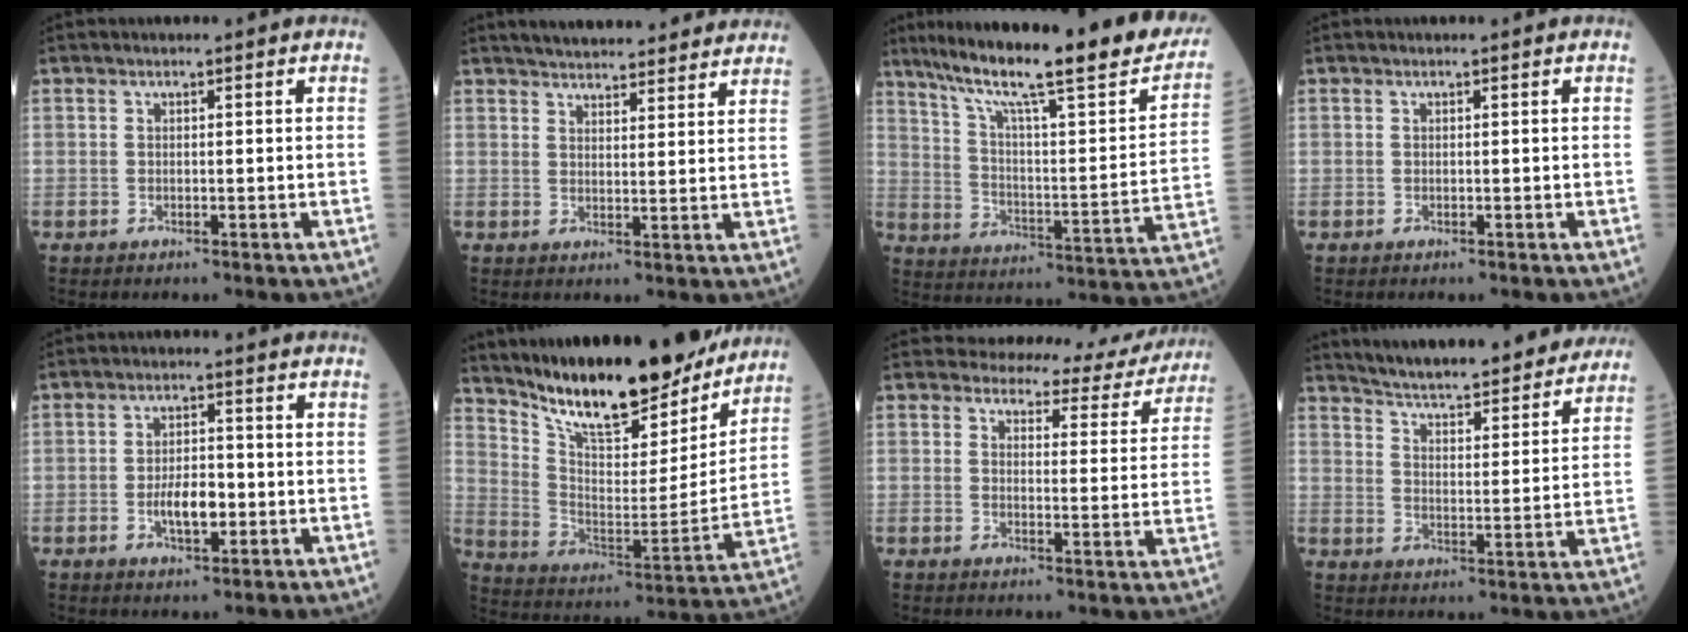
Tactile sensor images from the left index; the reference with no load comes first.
{"total": 16.6, "force": [15.2, 3.1, 6.0], "torque": [-0.072, 0.028, 0.195]}
{"total": 28.4, "force": [22.7, 2.9, 16.8], "torque": [-0.270, -0.025, 0.314]}
{"total": 0.0}
{"total": 5.1, "force": [-1.3, 2.1, 4.5], "torque": [-0.085, 0.002, -0.023]}
{"total": 21.8, "force": [18.7, 5.0, 10.0], "torque": [-0.167, -0.030, 0.294]}
{"total": 11.3, "force": [10.9, 2.9, 1.0], "torque": [0.006, -0.024, 0.106]}
{"total": 23.3, "force": [21.5, 2.8, 8.5], "torque": [-0.123, -0.028, 0.284]}